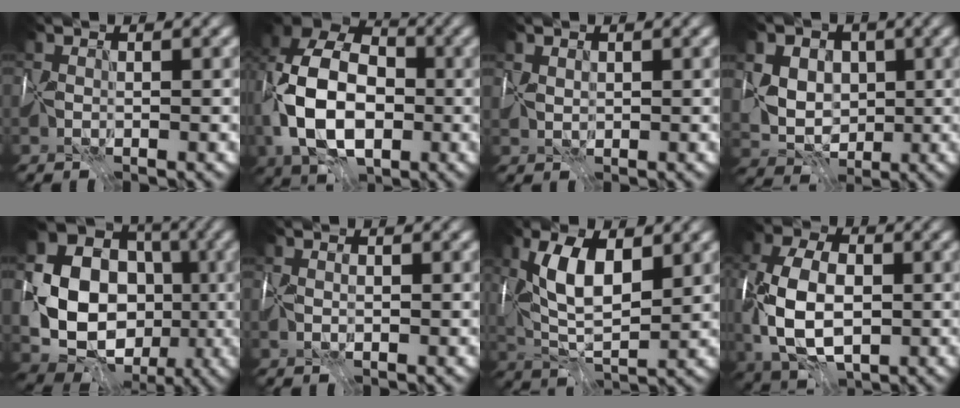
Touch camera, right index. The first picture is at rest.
{"total": 13.6, "force": [-2.1, 9.1, 9.9], "torque": [-0.207, -0.009, -0.049]}
{"total": 1.0, "force": [0.7, 0.7, 0.4], "torque": [-0.008, 0.003, 0.015]}
{"total": 9.5, "force": [2.4, 7.5, 5.3], "torque": [-0.082, 0.028, 0.022]}
{"total": 18.1, "force": [-1.1, 16.1, 8.2], "torque": [-0.178, 0.003, -0.031]}
{"total": 1.1, "force": [0.0, 0.7, 0.9], "torque": [-0.016, 0.001, 0.000]}
{"total": 8.1, "force": [2.4, 3.7, 6.8], "torque": [-0.135, 0.012, 0.038]}
{"total": 11.3, "force": [-1.1, 7.4, 8.5], "torque": [-0.196, -0.010, -0.024]}